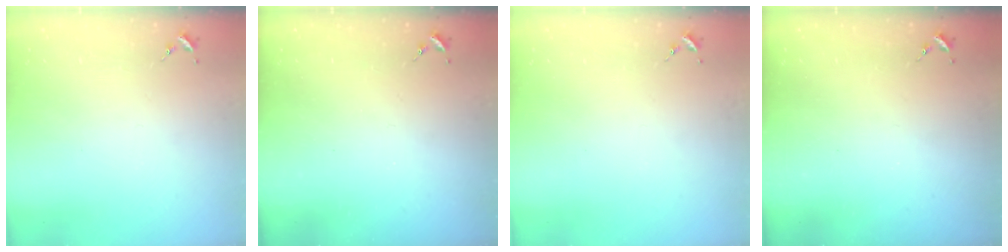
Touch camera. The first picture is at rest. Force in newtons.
{"total": 0.0}
{"total": 0.0}
{"total": 0.0}